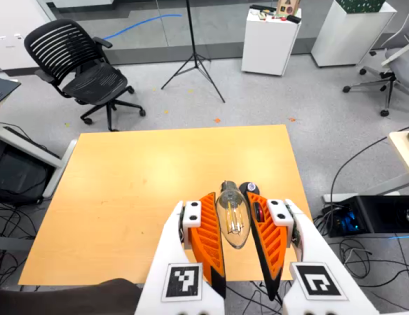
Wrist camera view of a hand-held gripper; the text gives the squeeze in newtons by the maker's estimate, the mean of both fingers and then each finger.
{"total": 12.2, "left": 13.0, "right": 11.4}